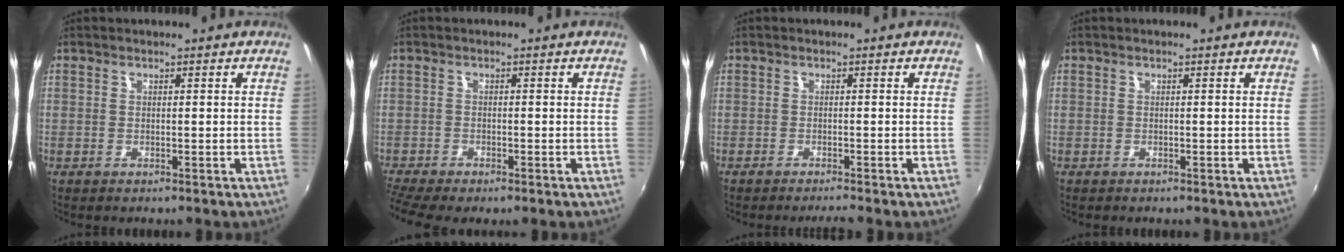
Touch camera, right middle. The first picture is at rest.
{"total": 5.6, "force": [-4.7, 0.7, 3.1], "torque": [-0.081, -0.031, -0.083]}
{"total": 1.9, "force": [-1.8, -0.3, 0.6], "torque": [-0.015, -0.011, -0.033]}
{"total": 0.0}